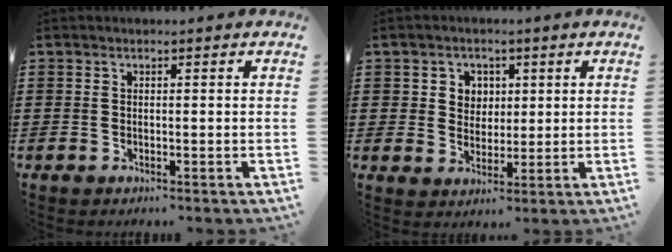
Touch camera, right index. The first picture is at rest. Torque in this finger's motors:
{"motor_torque": [0.04, -0.03, 0.07, 0.05]}